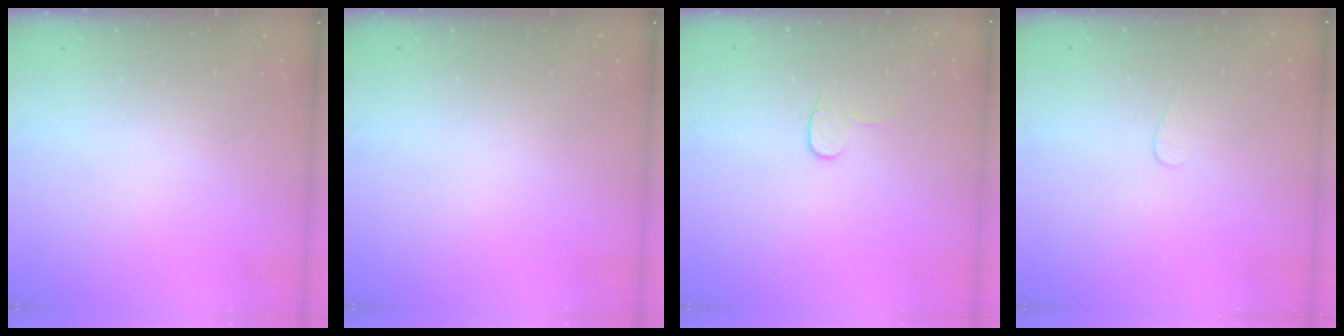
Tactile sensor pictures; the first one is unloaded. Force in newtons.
{"total": 0.0}
{"total": 6.1, "press": 6.0, "slide": 0.5}
{"total": 3.1, "press": 3.0, "slide": 0.3}